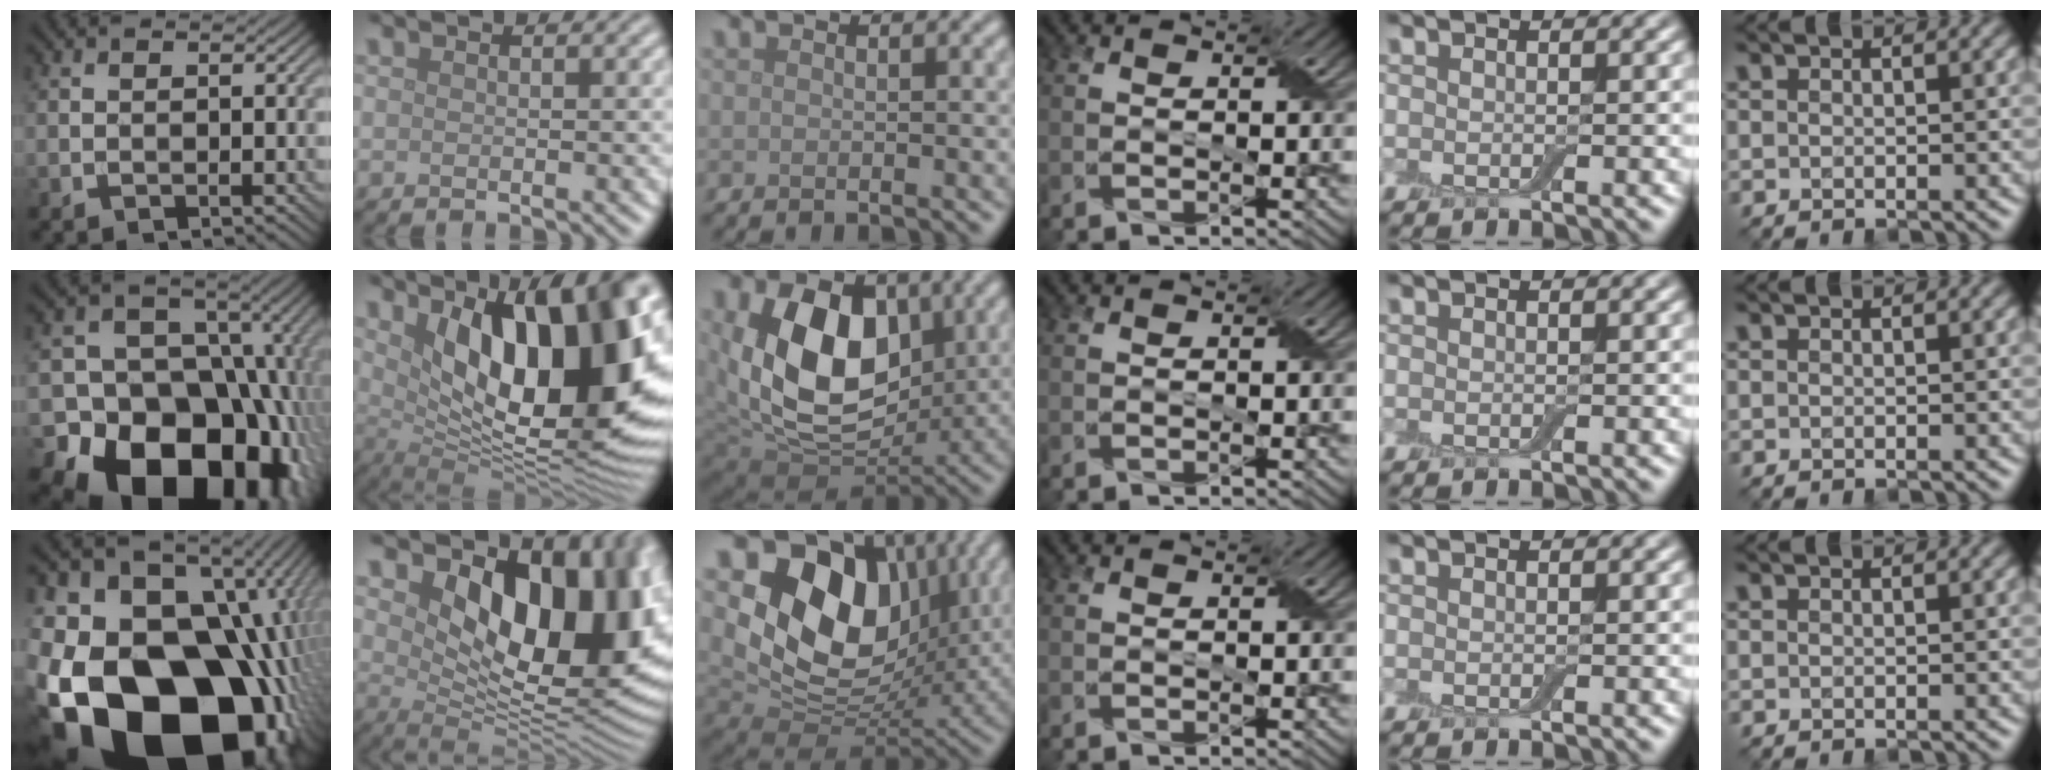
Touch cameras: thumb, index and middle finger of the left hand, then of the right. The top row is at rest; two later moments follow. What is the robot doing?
{"motion": "peel", "object": "aluminum foil"}